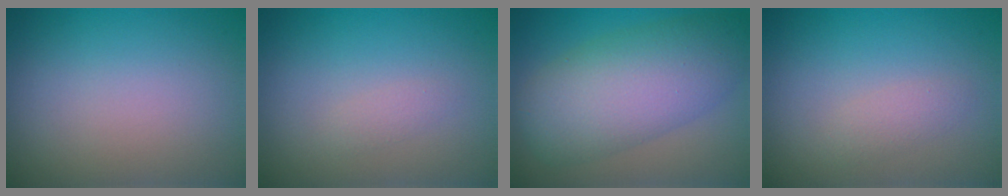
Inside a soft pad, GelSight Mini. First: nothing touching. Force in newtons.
{"total": 0.8, "press": 0.8, "slide": 0.0}
{"total": 8.4, "press": 8.4, "slide": 0.0}
{"total": 1.4, "press": 1.4, "slide": 0.1}